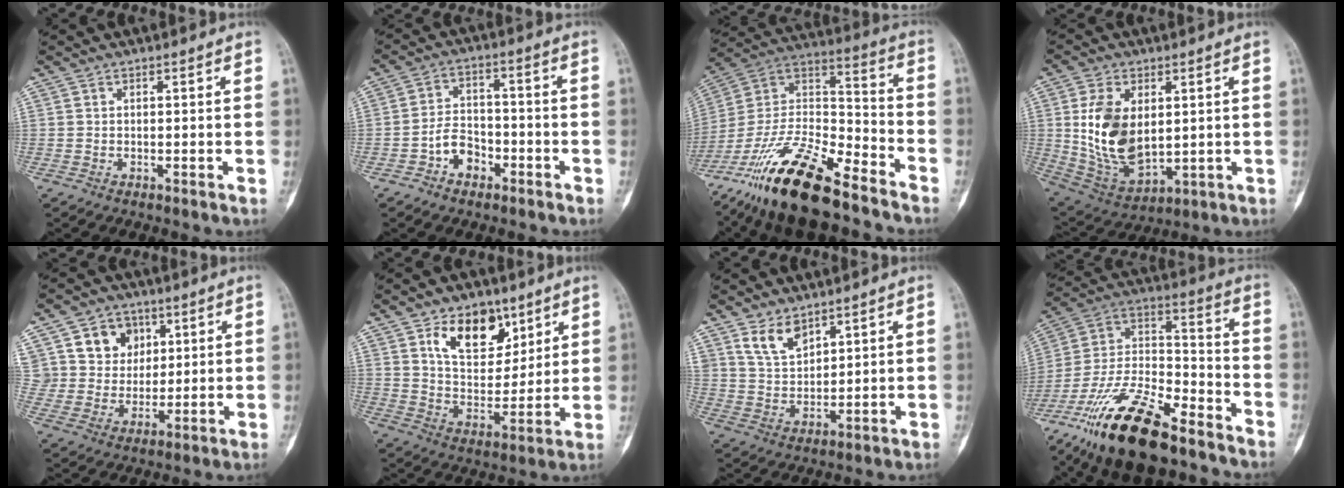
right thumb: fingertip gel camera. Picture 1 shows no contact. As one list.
[{"total": 6.8, "force": [-3.4, 4.8, 3.4], "torque": [-0.035, 0.038, -0.064]}, {"total": 25.0, "force": [-18.1, 7.8, 15.4], "torque": [-0.302, 0.062, -0.333]}, {"total": 15.4, "force": [1.9, 9.4, 12.0], "torque": [-0.206, -0.015, 0.055]}, {"total": 12.3, "force": [5.0, 10.6, 3.9], "torque": [-0.023, -0.006, 0.094]}, {"total": 13.4, "force": [7.2, 8.3, 7.6], "torque": [-0.077, -0.042, 0.126]}, {"total": 6.7, "force": [4.5, 3.9, 3.1], "torque": [-0.036, -0.031, 0.096]}, {"total": 24.0, "force": [-16.7, 8.6, 14.9], "torque": [-0.292, 0.065, -0.304]}]